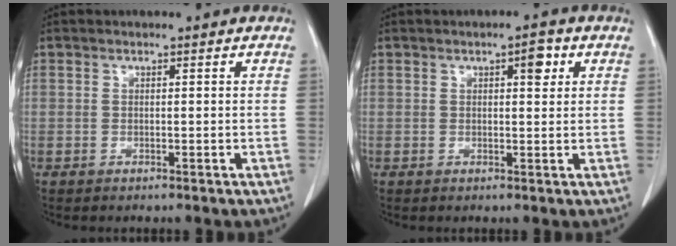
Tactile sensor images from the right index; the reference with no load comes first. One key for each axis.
{"total": 2.8, "fx": 1.2, "fy": 0.9, "fz": 2.3, "tx": -0.033, "ty": 0.003, "tz": 0.016}